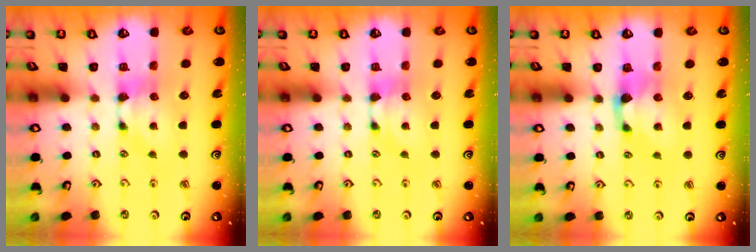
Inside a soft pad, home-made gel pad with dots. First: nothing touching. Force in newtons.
{"total": 0.0}
{"total": 1.3, "press": 0.5, "slide": 1.2}